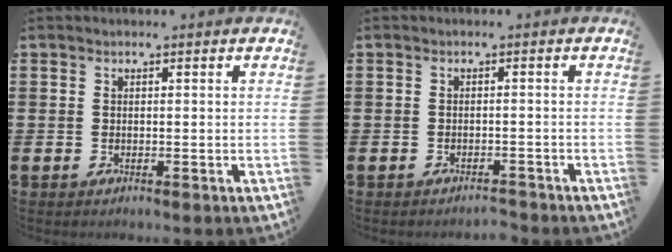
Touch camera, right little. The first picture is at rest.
{"total": 1.2, "force": [-1.2, 0.0, 0.1], "torque": [-0.005, 0.002, -0.024]}